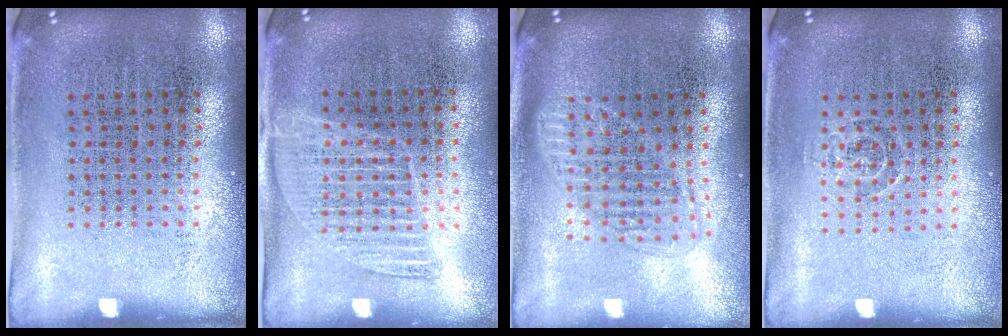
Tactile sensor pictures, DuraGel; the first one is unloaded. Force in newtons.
{"total": 1.3, "press": 1.1, "slide": 0.6}
{"total": 1.6, "press": 1.4, "slide": 0.7}
{"total": 0.8, "press": 0.5, "slide": 0.6}